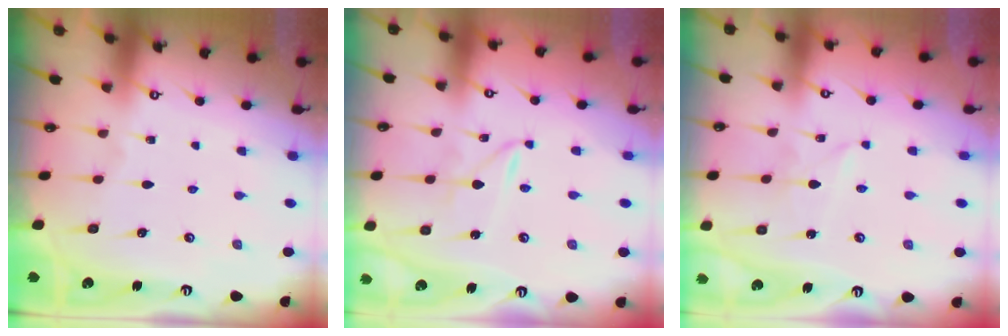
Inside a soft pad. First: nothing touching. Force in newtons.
{"total": 1.5, "press": 1.5, "slide": 0.2}
{"total": 3.4, "press": 3.4, "slide": 0.2}